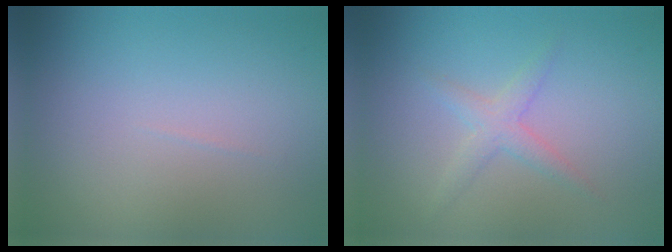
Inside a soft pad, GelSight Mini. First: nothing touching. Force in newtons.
{"total": 2.0, "press": 2.0, "slide": 0.1}